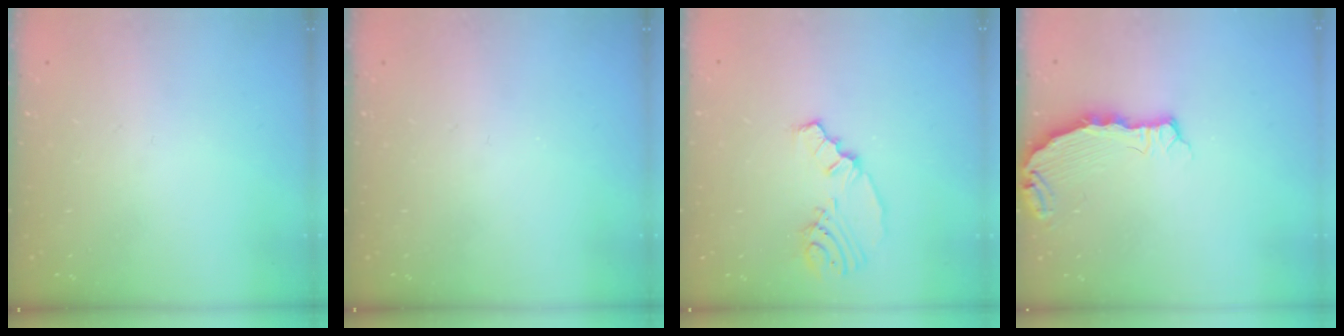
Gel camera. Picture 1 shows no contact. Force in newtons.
{"total": 0.0}
{"total": 6.7, "press": 5.6, "slide": 3.6}
{"total": 5.8, "press": 4.9, "slide": 3.1}